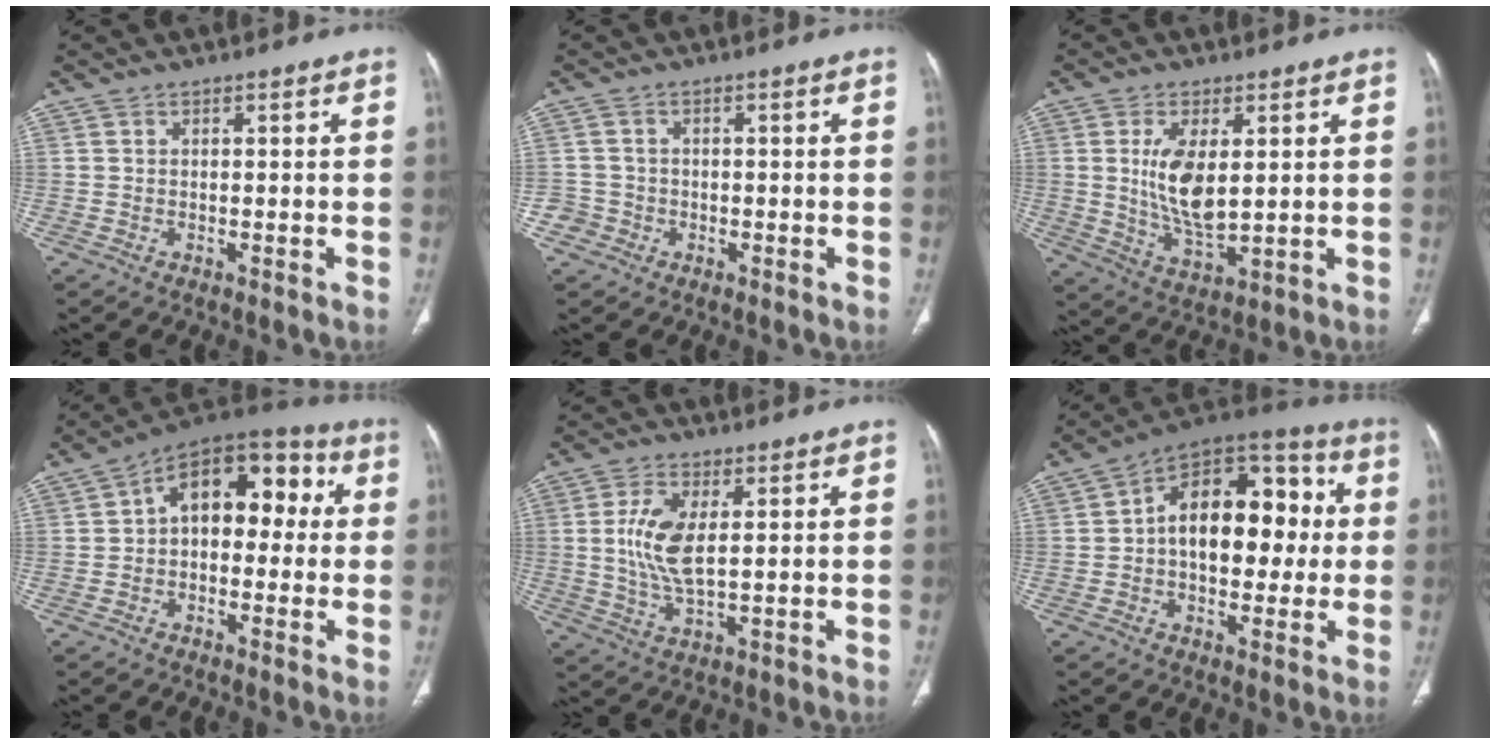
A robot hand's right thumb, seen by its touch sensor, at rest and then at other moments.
{"total": 2.8, "force": [-1.2, 2.5, -0.3], "torque": [0.016, 0.014, -0.028]}
{"total": 10.3, "force": [1.7, 4.8, 8.9], "torque": [-0.166, -0.021, 0.043]}
{"total": 14.5, "force": [1.7, 9.2, 11.1], "torque": [-0.113, 0.049, 0.009]}
{"total": 8.7, "force": [1.3, 3.9, 7.7], "torque": [-0.165, -0.009, 0.029]}
{"total": 18.9, "force": [1.2, 11.8, 14.8], "torque": [-0.175, 0.042, 0.010]}